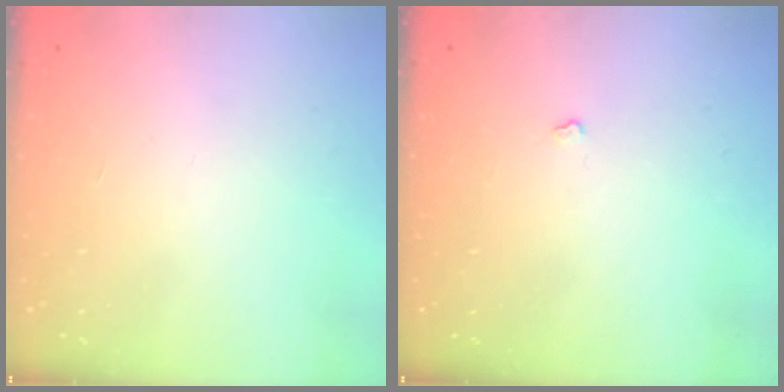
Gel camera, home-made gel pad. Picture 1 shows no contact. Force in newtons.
{"total": 1.8, "press": 1.8, "slide": 0.4}